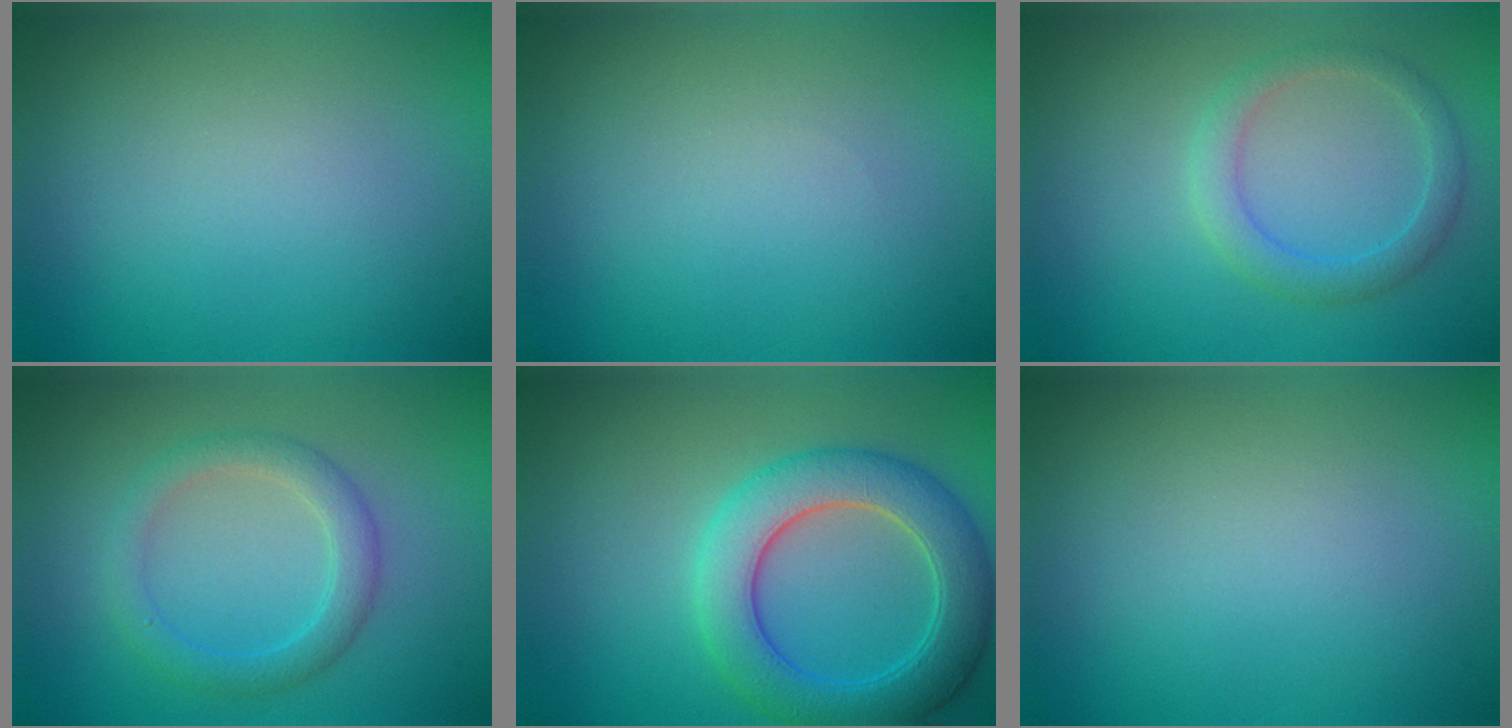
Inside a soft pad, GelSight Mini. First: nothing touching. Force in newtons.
{"total": 0.0}
{"total": 2.4, "press": 2.4, "slide": 0.1}
{"total": 3.0, "press": 3.0, "slide": 0.1}
{"total": 6.4, "press": 6.4, "slide": 0.2}
{"total": 0.0}